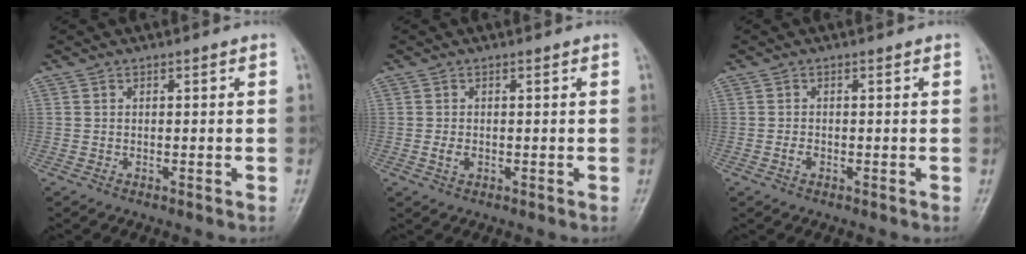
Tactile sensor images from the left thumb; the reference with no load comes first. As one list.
[{"total": 1.7, "force": [0.0, 1.1, 1.3], "torque": [-0.024, -0.003, 0.001]}, {"total": 1.0, "force": [-0.3, 0.7, 0.7], "torque": [-0.012, 0.000, -0.007]}]